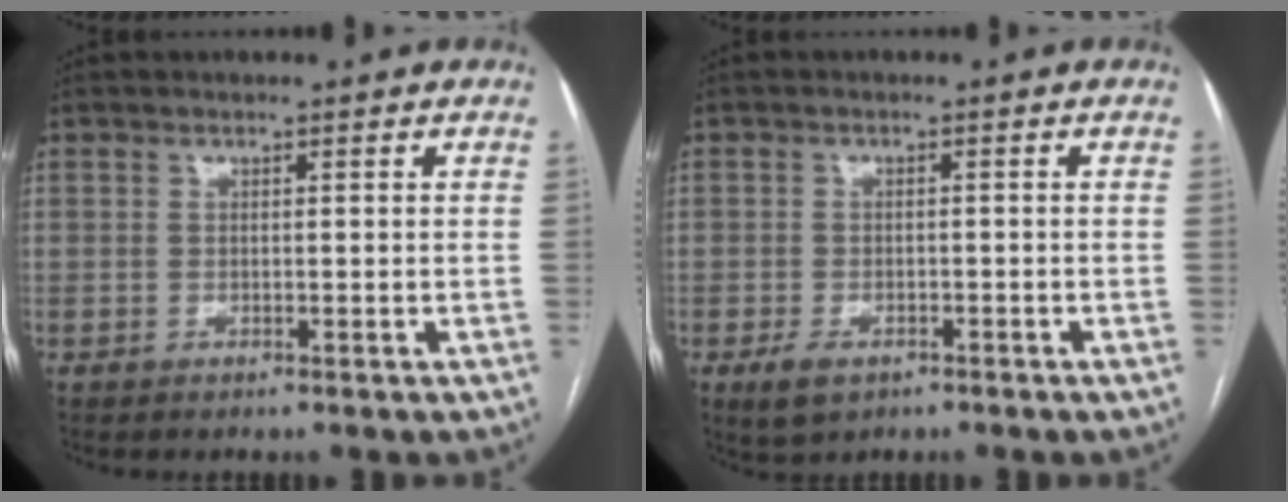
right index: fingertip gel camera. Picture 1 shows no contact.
{"total": 3.5, "force": [-2.0, 2.1, 1.9], "torque": [-0.038, -0.004, -0.027]}